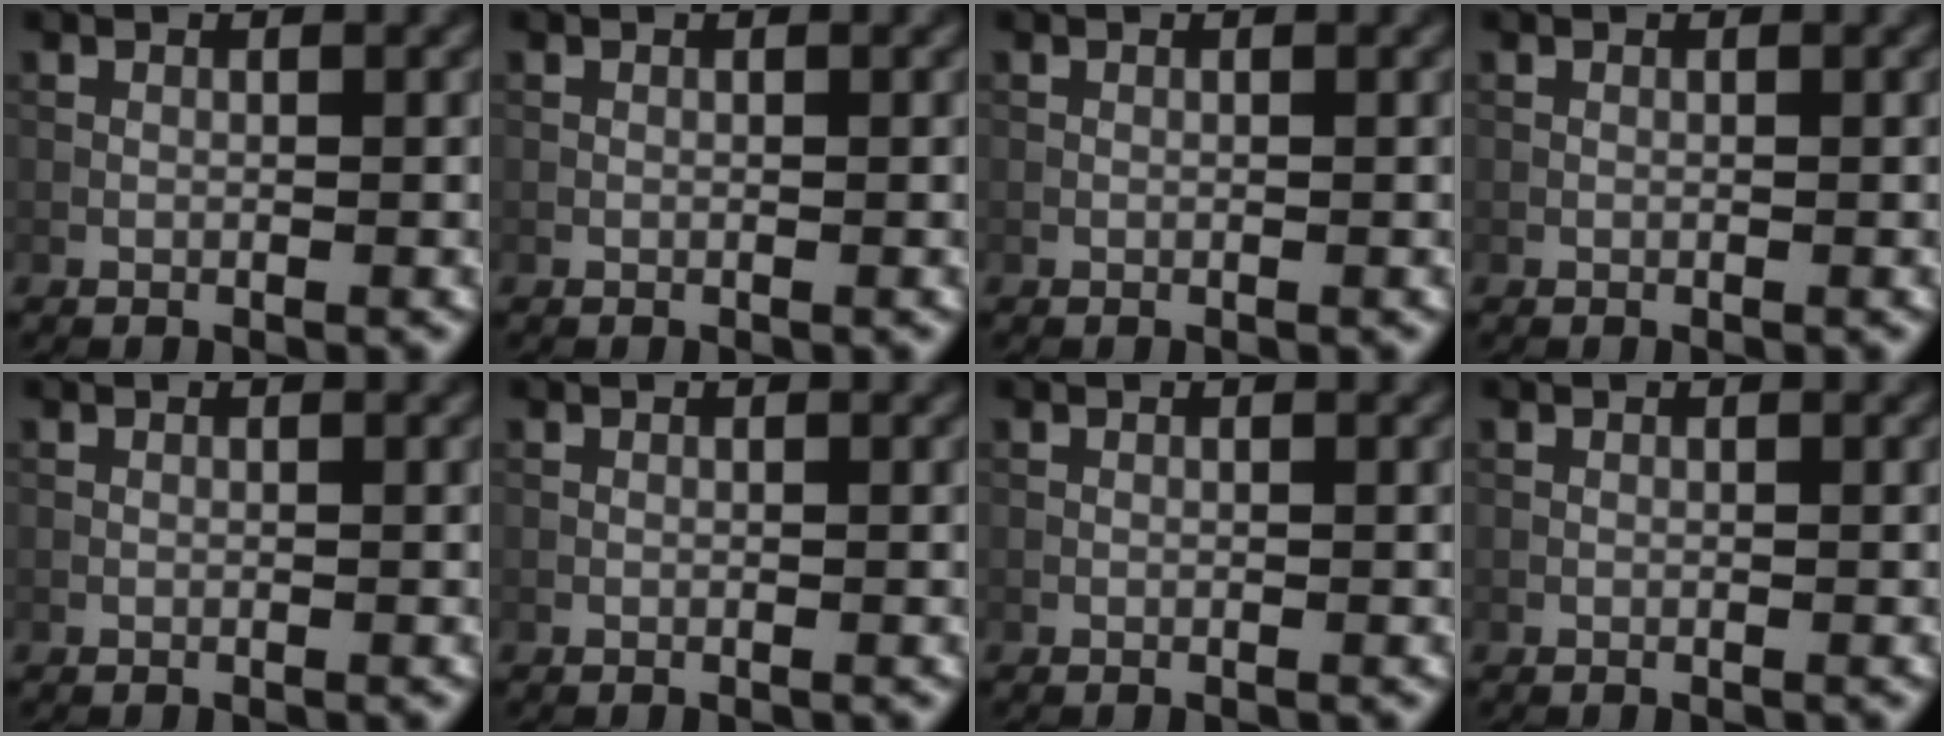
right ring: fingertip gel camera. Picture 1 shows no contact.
{"total": 0.0}
{"total": 0.0}
{"total": 0.0}
{"total": 0.0}
{"total": 0.0}
{"total": 0.0}
{"total": 0.0}